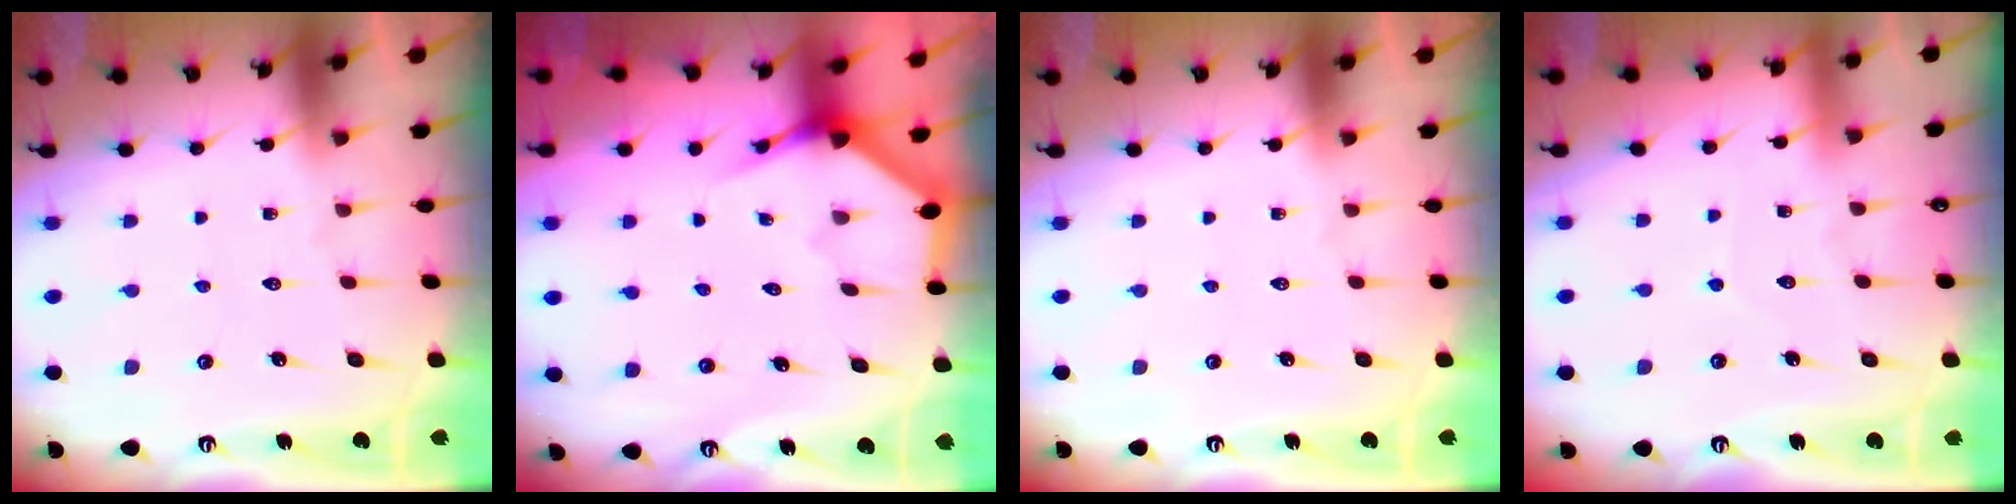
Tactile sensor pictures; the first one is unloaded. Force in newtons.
{"total": 3.4, "press": 3.4, "slide": 0.2}
{"total": 0.0}
{"total": 2.8, "press": 2.7, "slide": 0.4}